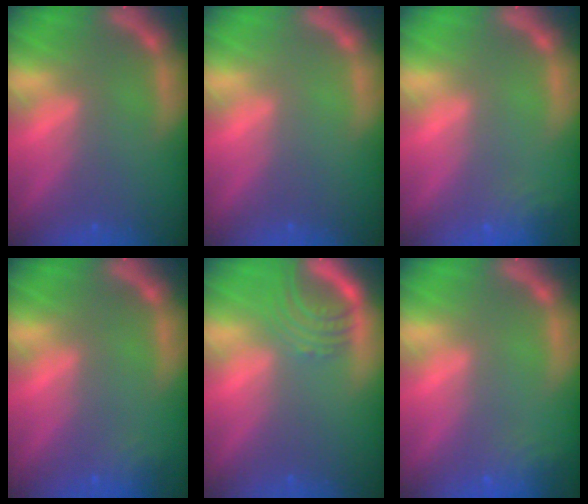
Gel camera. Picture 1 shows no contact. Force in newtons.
{"total": 0.0}
{"total": 3.0}
{"total": 1.9}
{"total": 4.5}
{"total": 3.0}